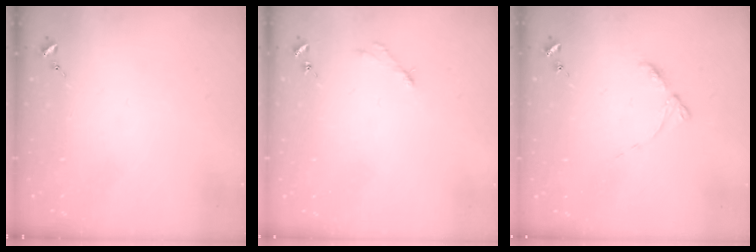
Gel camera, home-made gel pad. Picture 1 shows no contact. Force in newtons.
{"total": 2.5, "press": 2.5, "slide": 0.3}
{"total": 5.2, "press": 5.1, "slide": 0.6}